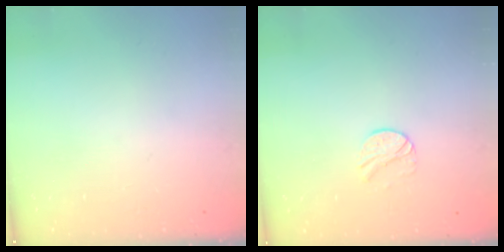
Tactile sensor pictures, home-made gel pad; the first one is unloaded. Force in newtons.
{"total": 6.6, "press": 6.6, "slide": 0.5}